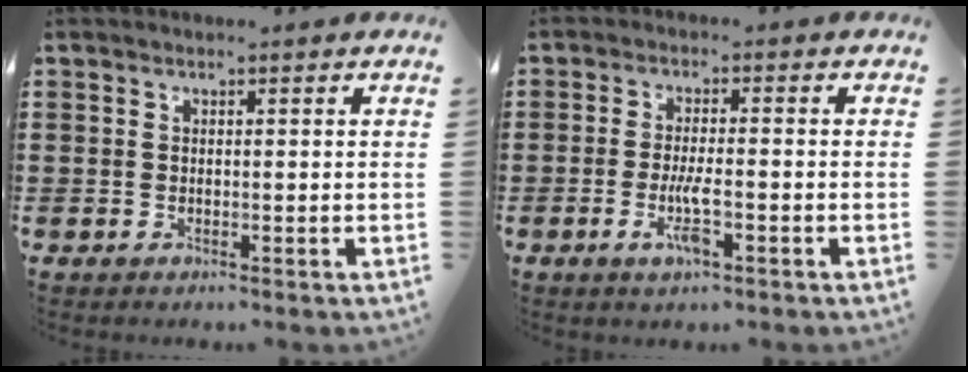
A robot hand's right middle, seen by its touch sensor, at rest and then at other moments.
{"total": 4.7, "force": [-1.8, 1.1, 4.2], "torque": [-0.083, -0.001, -0.036]}